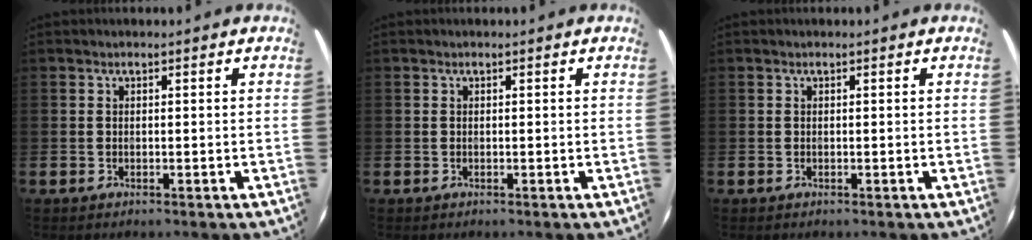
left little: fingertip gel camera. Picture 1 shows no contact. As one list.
[{"total": 0.0}, {"total": 0.0}]